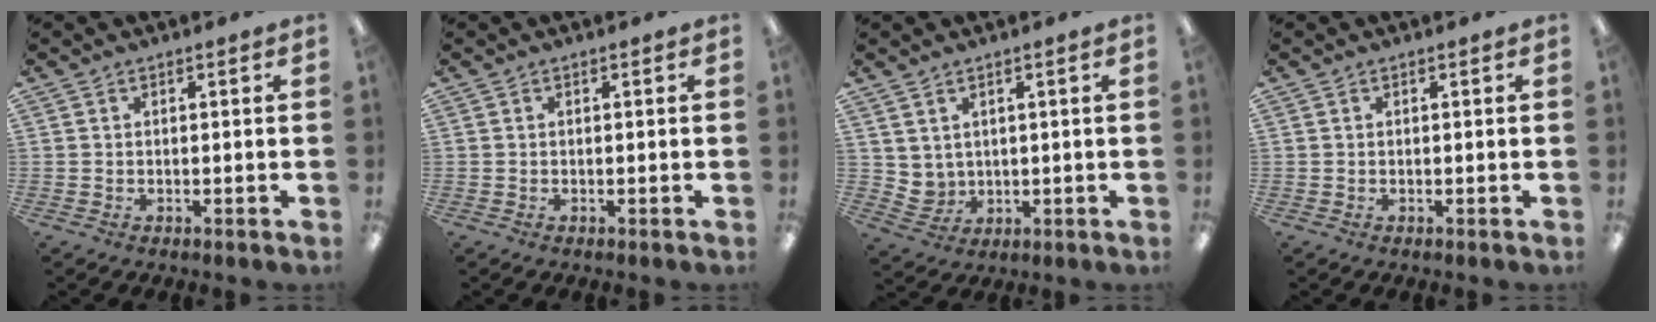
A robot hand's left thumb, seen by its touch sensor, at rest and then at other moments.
{"total": 0.0}
{"total": 4.0, "force": [3.1, 2.5, 0.3], "torque": [-0.018, -0.015, 0.060]}
{"total": 0.0}